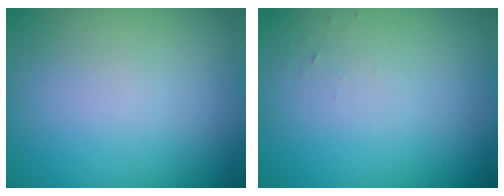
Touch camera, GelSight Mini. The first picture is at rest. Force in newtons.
{"total": 0.6, "press": 0.6, "slide": 0.1}